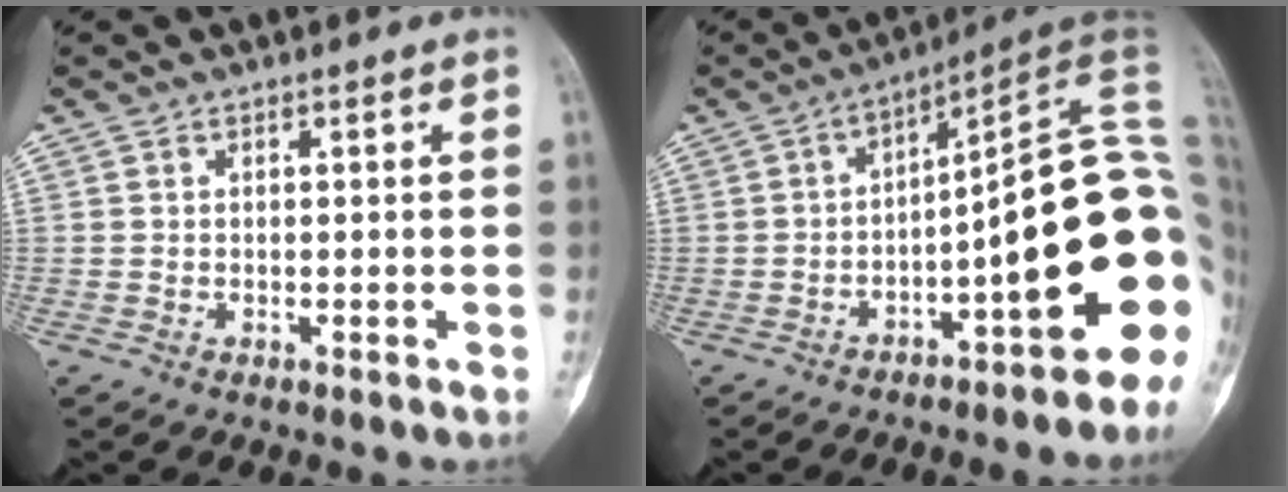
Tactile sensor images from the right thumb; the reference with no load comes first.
{"total": 21.0, "force": [-3.6, 4.2, 20.3], "torque": [-0.212, 0.040, -0.045]}